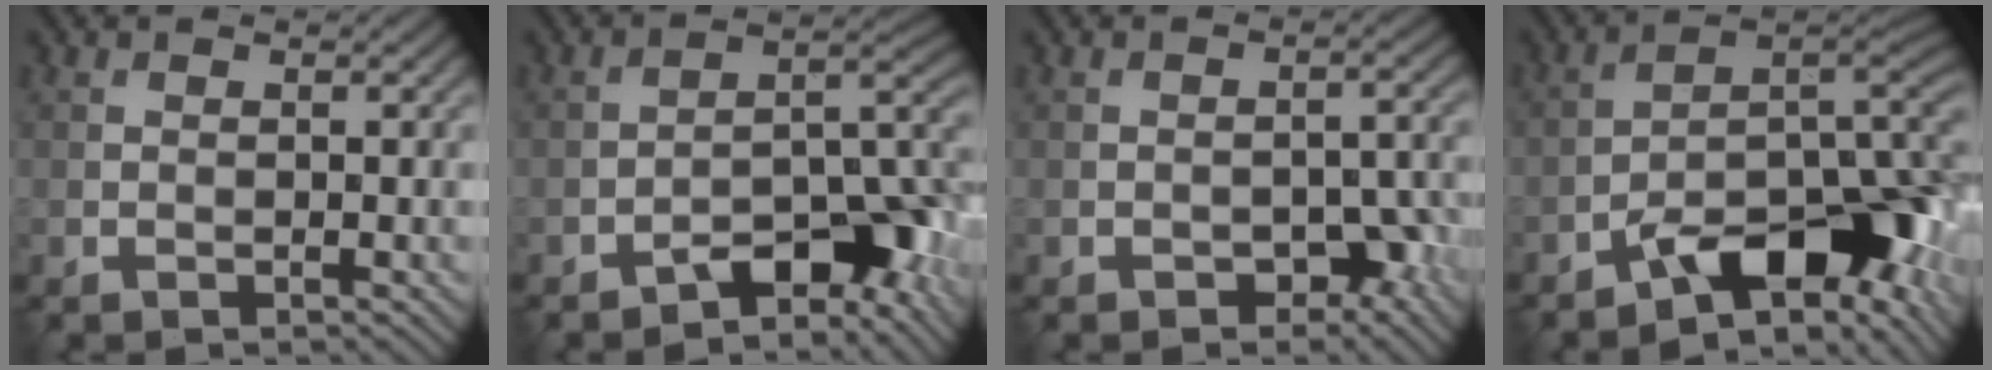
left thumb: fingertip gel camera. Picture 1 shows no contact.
{"total": 9.3, "force": [-6.2, 3.0, 6.2], "torque": [-0.081, 0.013, -0.111]}
{"total": 4.1, "force": [-2.3, 2.0, 2.7], "torque": [-0.030, 0.008, -0.029]}
{"total": 13.4, "force": [-7.7, 4.9, 9.8], "torque": [-0.144, -0.006, -0.133]}